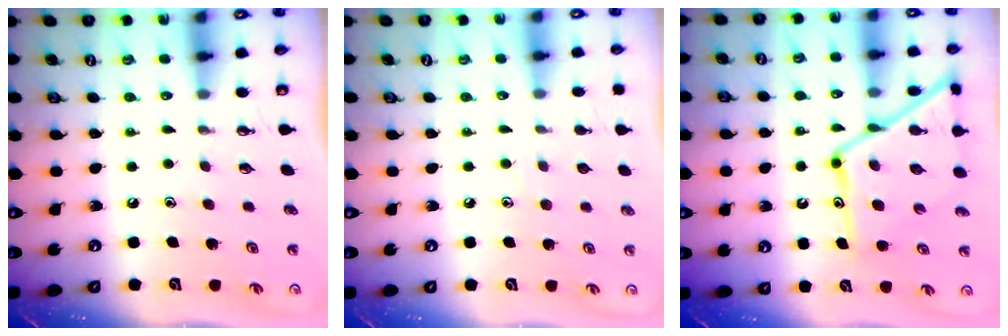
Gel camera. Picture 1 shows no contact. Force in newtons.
{"total": 4.8, "press": 4.8, "slide": 0.5}
{"total": 15.9, "press": 15.9, "slide": 1.0}